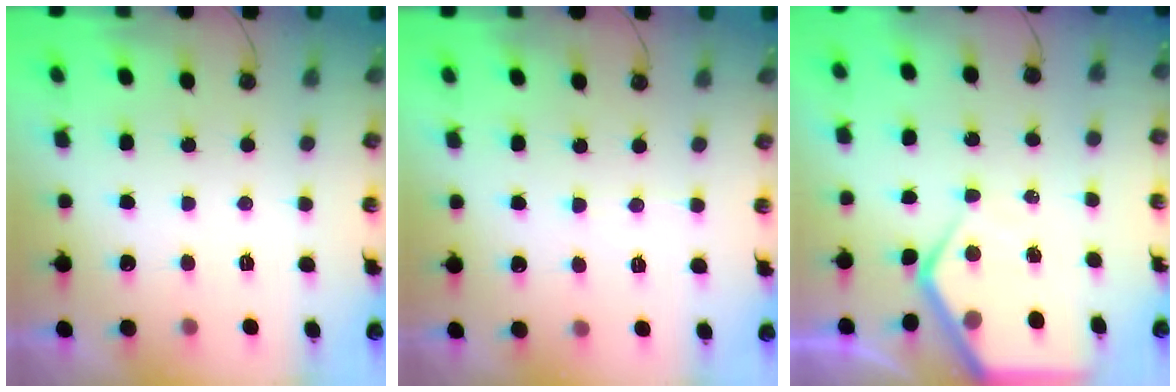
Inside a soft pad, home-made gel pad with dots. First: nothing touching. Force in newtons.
{"total": 4.4, "press": 4.4, "slide": 0.7}
{"total": 6.9, "press": 6.8, "slide": 0.6}